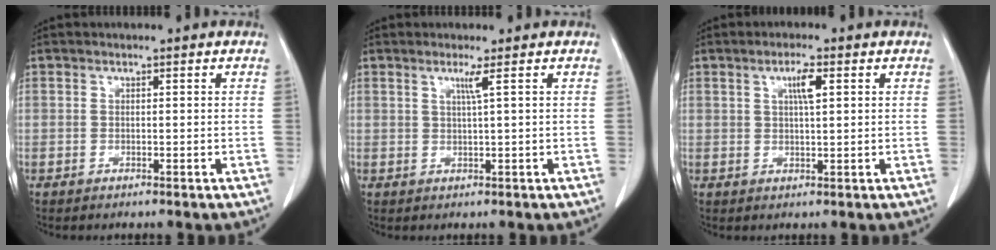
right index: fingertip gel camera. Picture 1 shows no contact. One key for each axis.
{"total": 1.8, "fx": 0.8, "fy": -0.9, "fz": 1.3, "tx": -0.033, "ty": -0.006, "tz": 0.018}
{"total": 3.2, "fx": 1.2, "fy": 0.2, "fz": 2.9, "tx": -0.055, "ty": 0.000, "tz": 0.021}